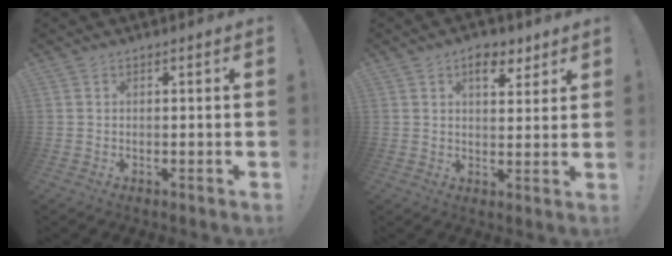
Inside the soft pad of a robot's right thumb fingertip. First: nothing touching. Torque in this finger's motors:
{"motor_torque": [0.03, 0.03, 0.17, -0.14, 0.00]}